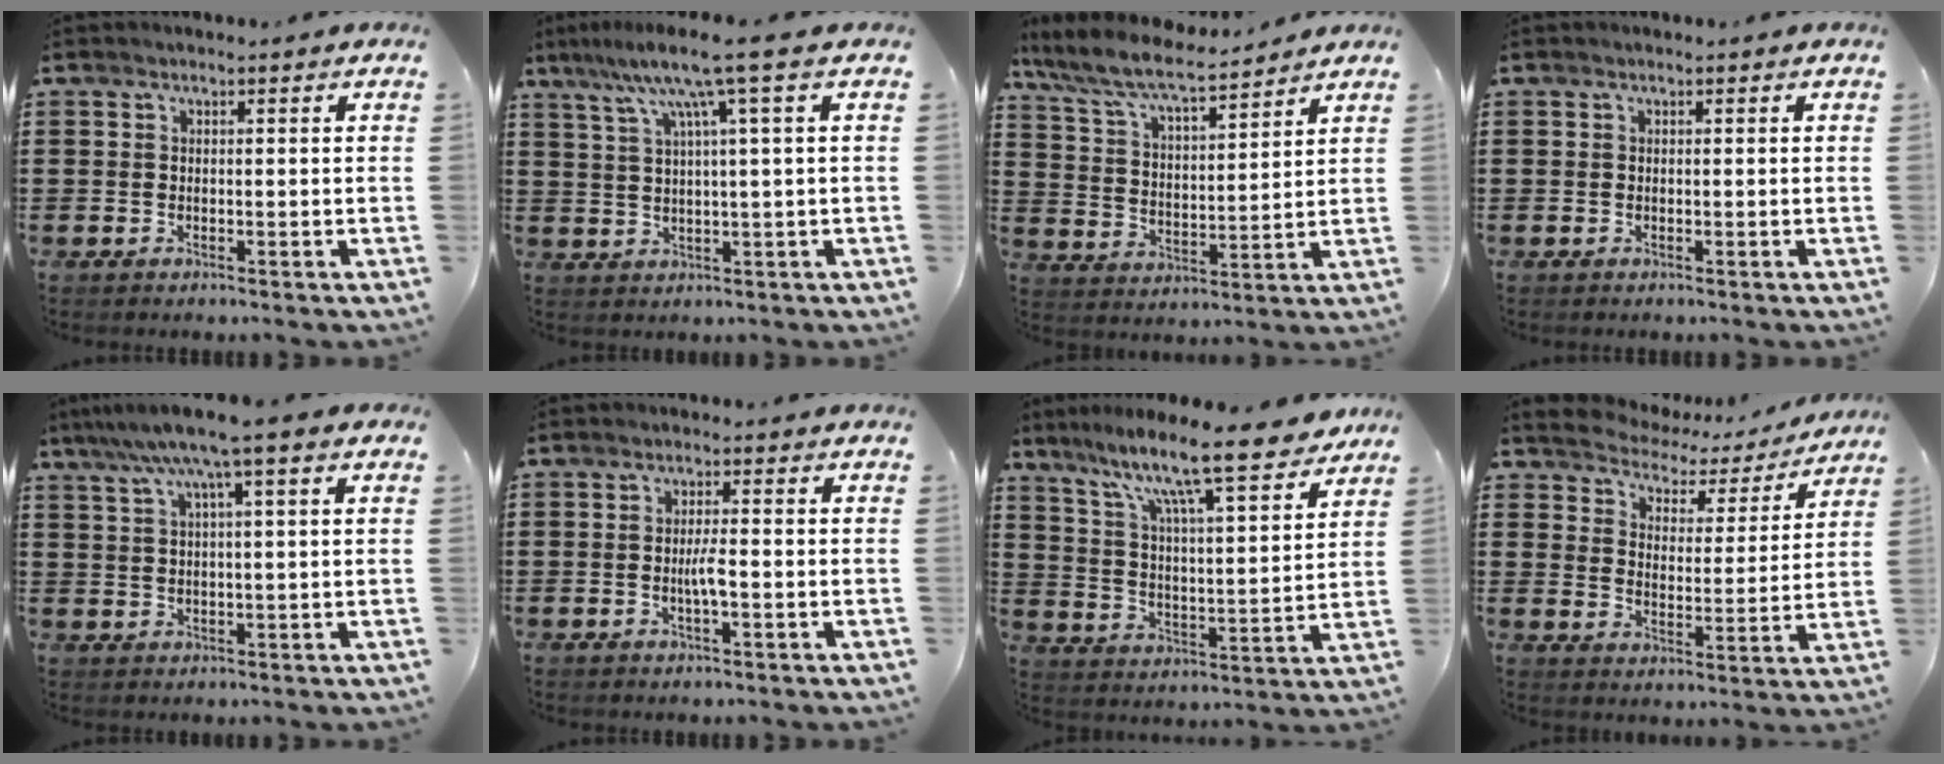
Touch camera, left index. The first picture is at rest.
{"total": 8.4, "force": [3.9, -0.7, 7.4], "torque": [-0.152, -0.005, 0.062]}
{"total": 7.4, "force": [6.4, 0.9, 3.5], "torque": [-0.094, -0.033, 0.108]}
{"total": 0.0}
{"total": 6.9, "force": [3.7, 0.0, 5.8], "torque": [-0.122, -0.003, 0.061]}
{"total": 3.0, "force": [-0.6, 0.4, 2.9], "torque": [-0.059, -0.002, -0.013]}
{"total": 12.1, "force": [9.8, 0.9, 6.9], "torque": [-0.151, -0.062, 0.161]}
{"total": 3.5, "force": [3.4, 0.7, -0.2], "torque": [-0.024, -0.030, 0.052]}